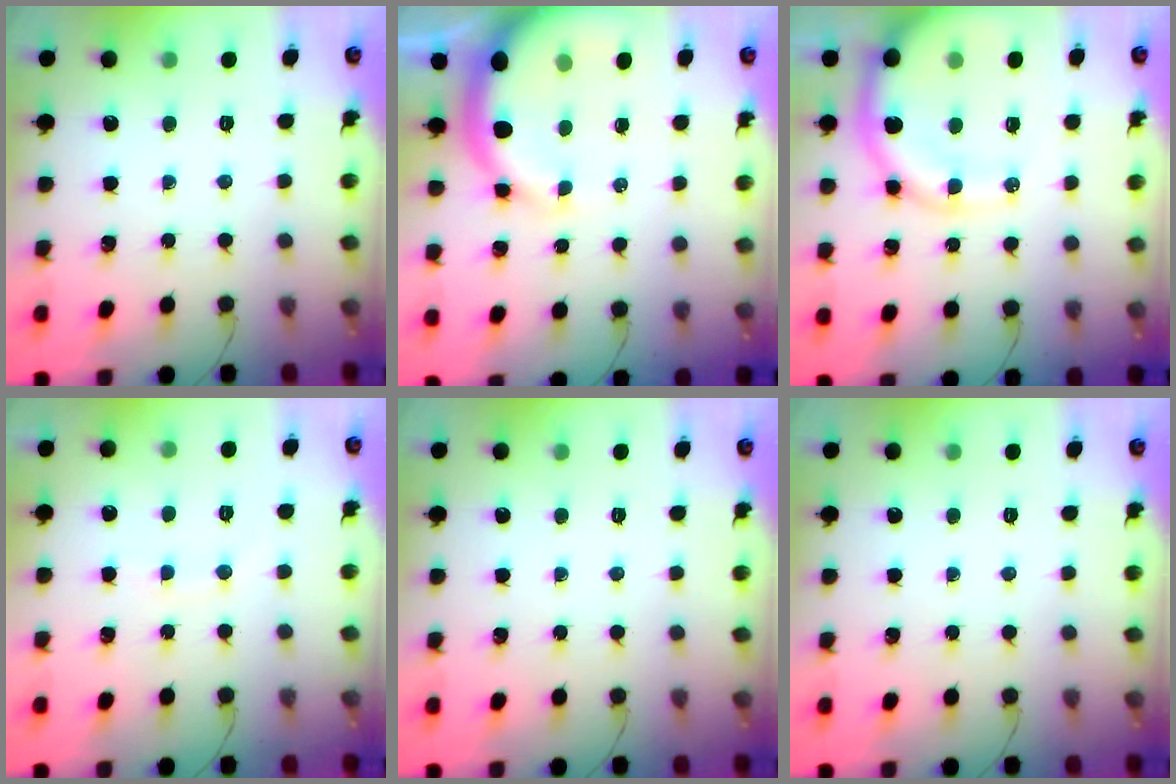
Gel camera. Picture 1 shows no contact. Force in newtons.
{"total": 11.0, "press": 10.7, "slide": 2.4}
{"total": 13.7, "press": 13.1, "slide": 3.7}
{"total": 4.2, "press": 4.1, "slide": 1.1}
{"total": 0.0}
{"total": 0.0}